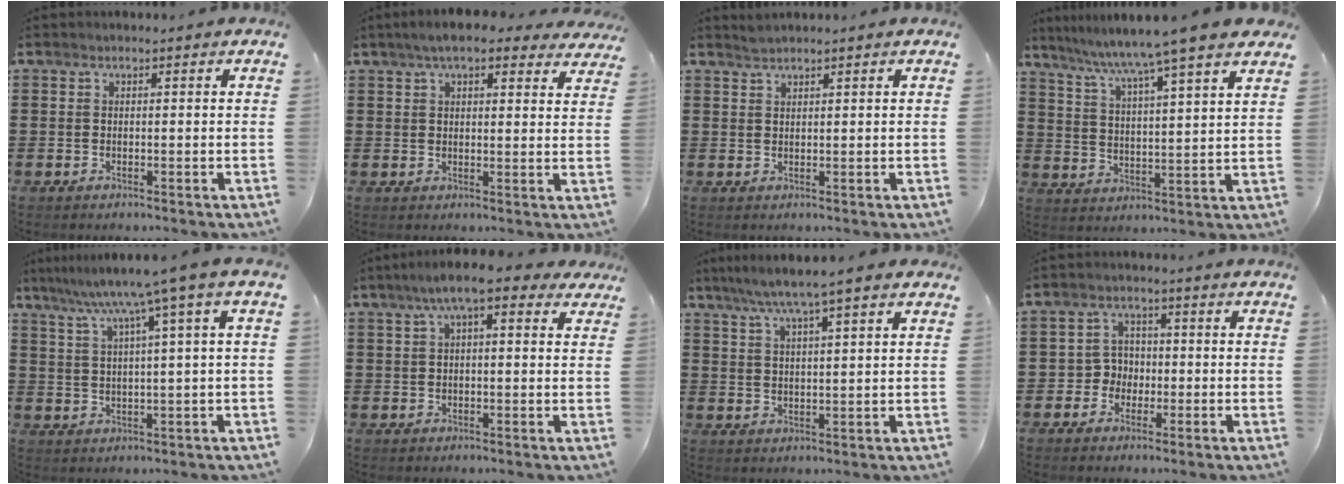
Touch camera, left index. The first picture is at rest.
{"total": 6.1, "force": [4.9, 1.4, 3.4], "torque": [-0.070, -0.003, 0.088]}
{"total": 1.2, "force": [1.2, 0.0, 0.1], "torque": [-0.005, 0.000, 0.022]}
{"total": 6.8, "force": [5.7, -1.5, 3.3], "torque": [-0.088, -0.041, 0.088]}
{"total": 7.1, "force": [3.9, -0.9, 5.9], "torque": [-0.128, -0.022, 0.059]}
{"total": 7.3, "force": [4.2, 1.6, 5.7], "torque": [-0.110, 0.004, 0.071]}
{"total": 5.1, "force": [4.0, -0.2, 3.3], "torque": [-0.075, -0.012, 0.067]}
{"total": 3.6, "force": [-1.2, 3.2, 1.1], "torque": [-0.033, 0.007, -0.027]}